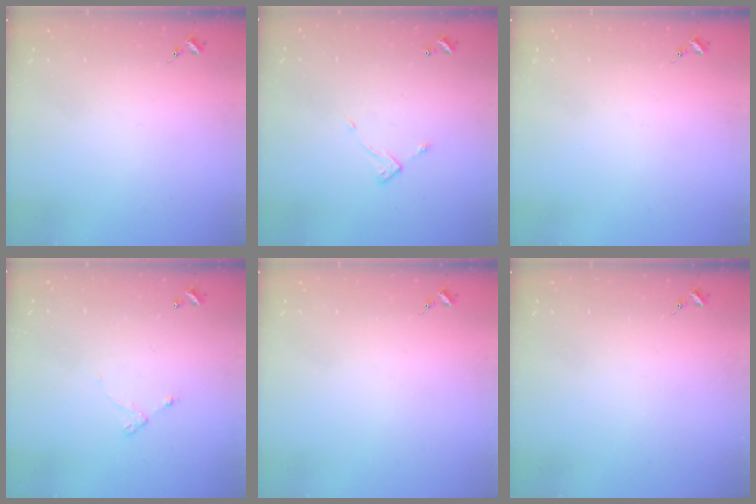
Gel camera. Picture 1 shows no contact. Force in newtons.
{"total": 5.5, "press": 5.5, "slide": 0.2}
{"total": 0.0}
{"total": 4.0, "press": 4.0, "slide": 0.3}
{"total": 0.0}
{"total": 0.0}